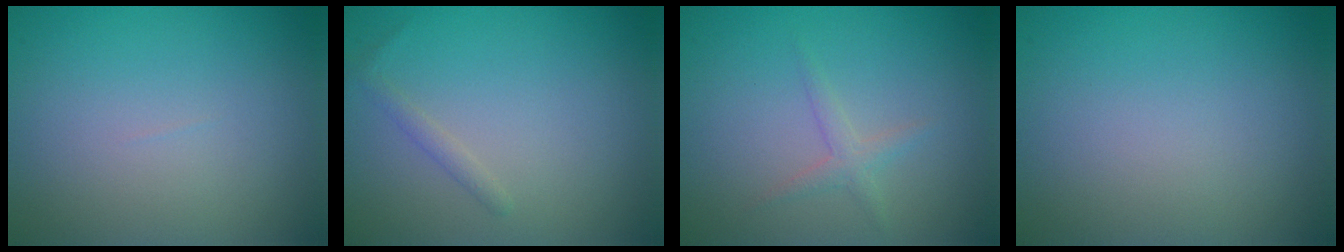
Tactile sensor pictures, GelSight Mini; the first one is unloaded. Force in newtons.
{"total": 0.9, "press": 0.9, "slide": 0.1}
{"total": 1.3, "press": 1.3, "slide": 0.0}
{"total": 0.0}